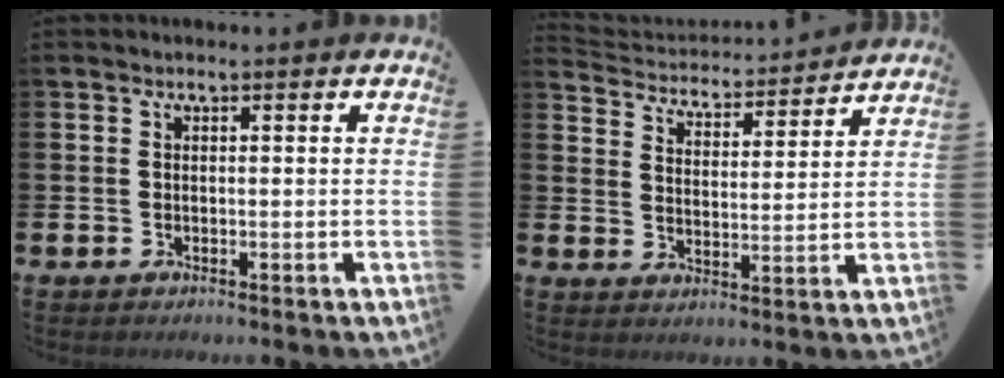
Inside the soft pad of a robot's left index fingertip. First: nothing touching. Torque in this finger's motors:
{"motor_torque": [-0.54, -0.37, -1.05, -0.21]}